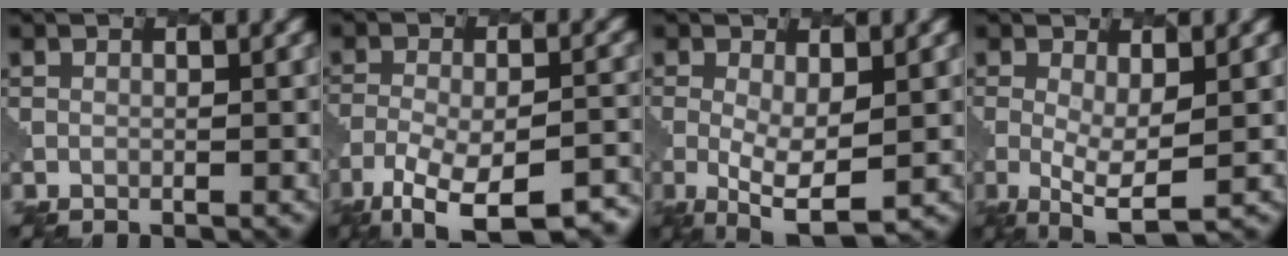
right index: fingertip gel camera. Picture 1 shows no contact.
{"total": 11.5, "force": [-8.1, 4.0, 7.0], "torque": [-0.130, -0.026, -0.116]}
{"total": 4.2, "force": [-0.1, 1.5, 3.9], "torque": [-0.078, -0.016, 0.001]}
{"total": 3.5, "force": [0.0, 1.0, 3.4], "torque": [-0.066, -0.016, 0.002]}